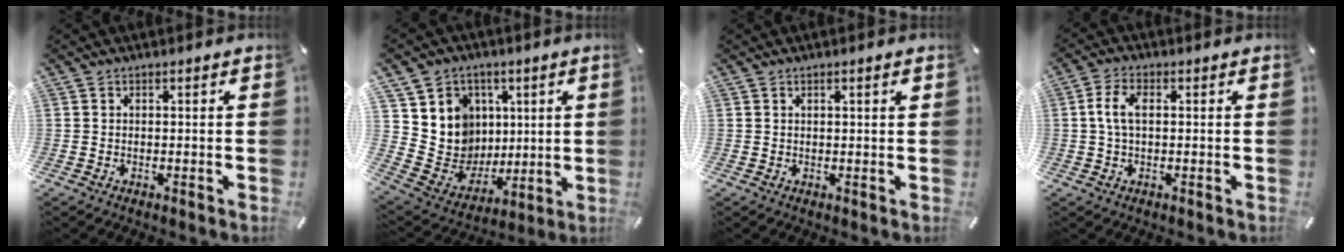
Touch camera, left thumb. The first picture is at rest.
{"total": 12.7, "force": [2.3, 12.3, 2.2], "torque": [-0.026, -0.031, 0.062]}
{"total": 1.0, "force": [0.5, 0.0, 0.9], "torque": [-0.016, 0.000, 0.007]}
{"total": 5.5, "force": [0.6, 2.8, 4.7], "torque": [-0.105, 0.006, 0.007]}